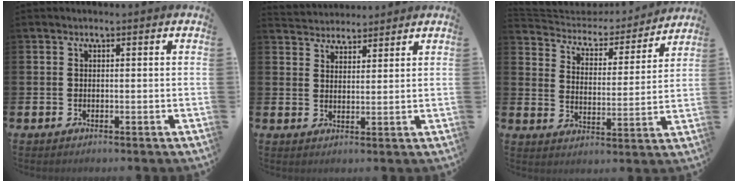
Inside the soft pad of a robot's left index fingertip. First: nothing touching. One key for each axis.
{"total": 3.7, "fx": 3.5, "fy": 0.9, "fz": -0.5, "tx": -0.007, "ty": -0.014, "tz": 0.066}
{"total": 4.8, "fx": 4.3, "fy": 2.1, "fz": 0.5, "tx": -0.040, "ty": -0.037, "tz": 0.067}